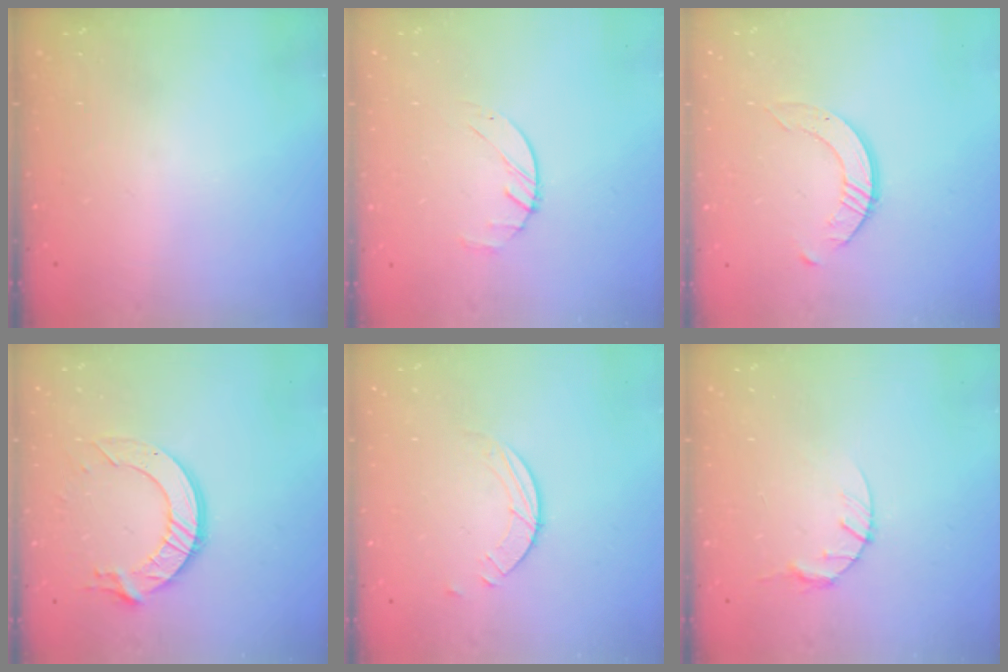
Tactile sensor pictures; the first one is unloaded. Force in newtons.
{"total": 1.9, "press": 1.9, "slide": 0.3}
{"total": 2.5, "press": 2.5, "slide": 0.3}
{"total": 11.8, "press": 11.8, "slide": 1.1}
{"total": 2.6, "press": 2.6, "slide": 0.3}
{"total": 4.6, "press": 4.6, "slide": 0.6}